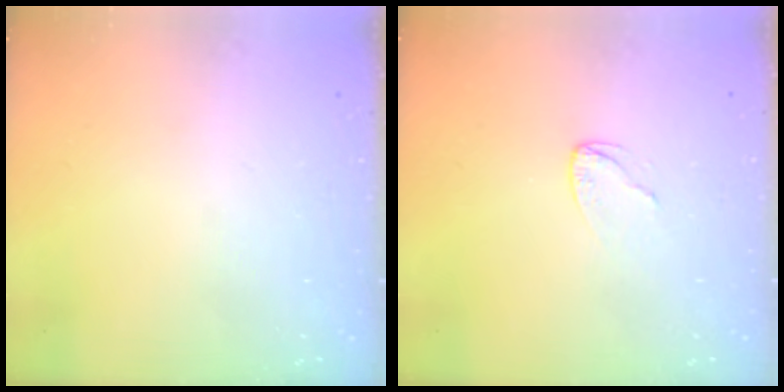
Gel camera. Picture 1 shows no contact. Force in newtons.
{"total": 2.4, "press": 2.4, "slide": 0.2}